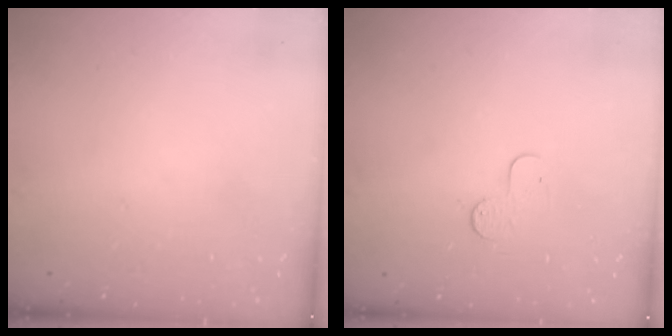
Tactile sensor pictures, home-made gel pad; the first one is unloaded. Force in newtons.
{"total": 5.0, "press": 5.0, "slide": 0.4}